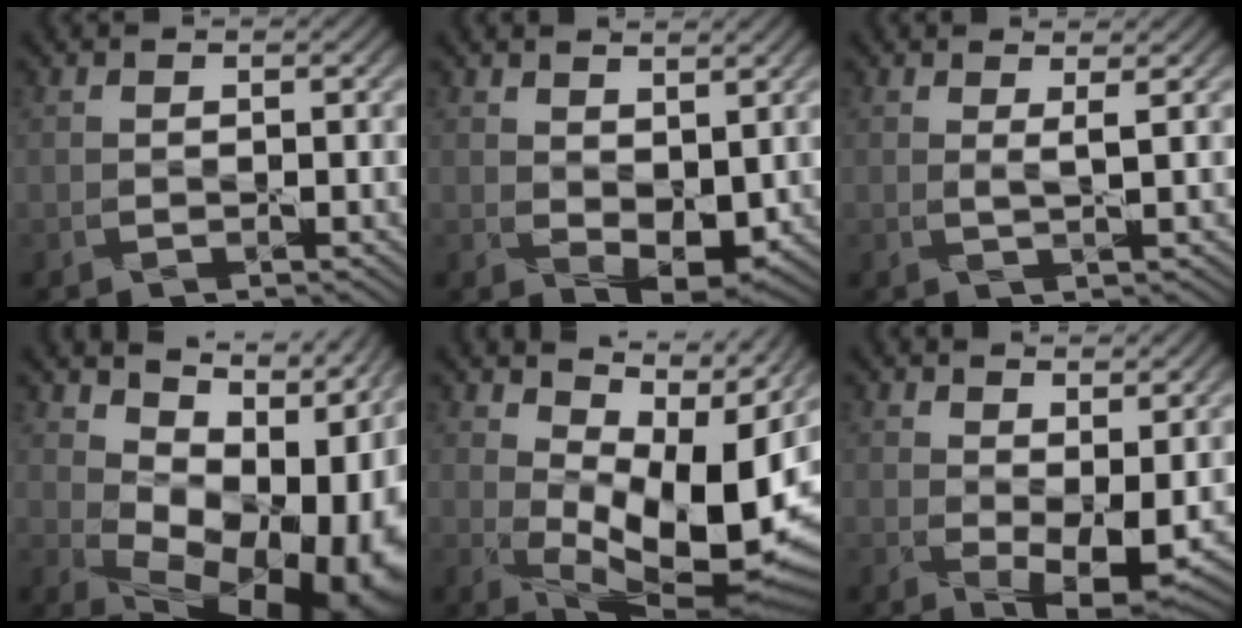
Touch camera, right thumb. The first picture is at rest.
{"total": 5.1, "force": [1.3, 3.0, 4.0], "torque": [-0.075, -0.013, 0.031]}
{"total": 1.6, "force": [0.8, 0.2, 1.4], "torque": [-0.030, 0.003, 0.008]}
{"total": 17.6, "force": [1.4, 11.1, 13.5], "torque": [-0.157, -0.021, 0.077]}
{"total": 15.4, "force": [4.3, 7.1, 13.0], "torque": [-0.208, -0.002, 0.094]}
{"total": 6.1, "force": [1.2, 2.7, 5.3], "torque": [-0.097, -0.014, 0.030]}